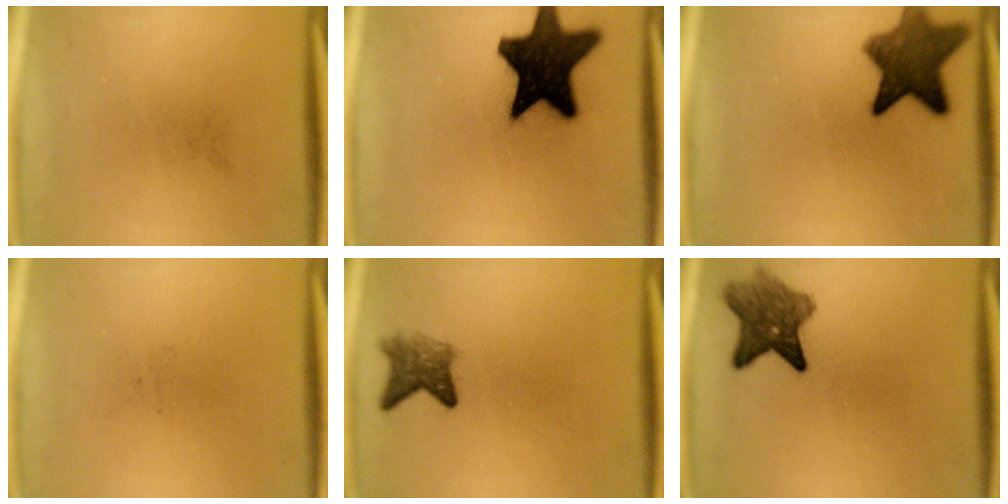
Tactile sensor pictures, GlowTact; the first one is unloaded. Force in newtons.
{"total": 19.8}
{"total": 9.8}
{"total": 0.0}
{"total": 3.7}
{"total": 6.6}